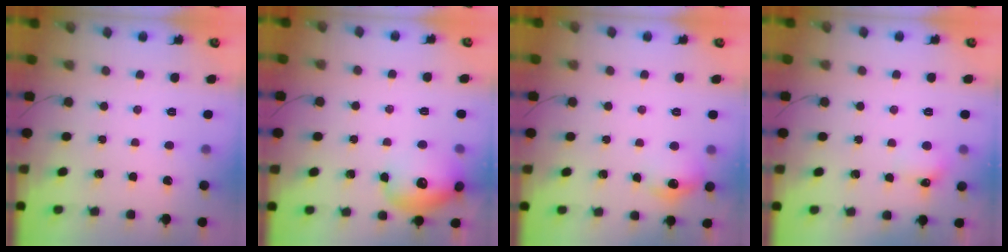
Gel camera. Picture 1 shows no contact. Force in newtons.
{"total": 15.1, "press": 15.0, "slide": 1.6}
{"total": 9.0, "press": 8.9, "slide": 1.2}
{"total": 5.4, "press": 5.1, "slide": 1.9}